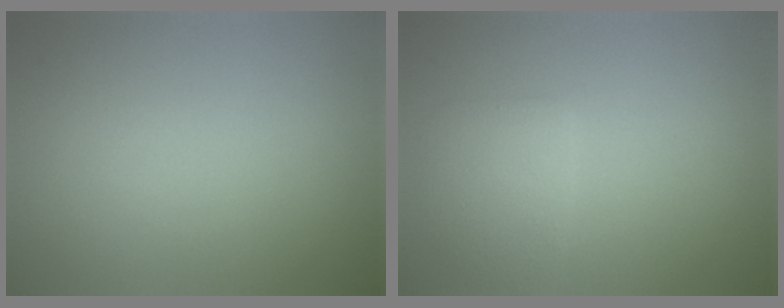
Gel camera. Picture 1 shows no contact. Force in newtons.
{"total": 2.4, "press": 2.4, "slide": 0.2}